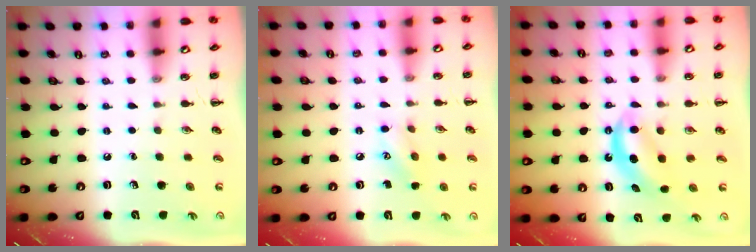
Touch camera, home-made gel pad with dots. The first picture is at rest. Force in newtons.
{"total": 7.7, "press": 7.6, "slide": 1.0}
{"total": 6.3, "press": 6.2, "slide": 1.0}